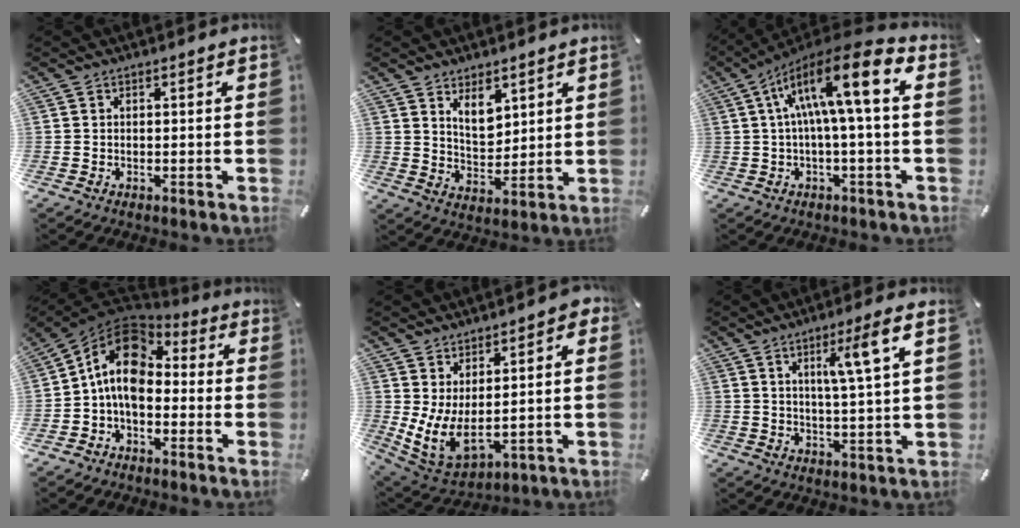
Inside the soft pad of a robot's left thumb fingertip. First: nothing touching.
{"total": 6.9, "force": [4.7, 4.1, 3.1], "torque": [-0.056, -0.022, 0.085]}
{"total": 16.1, "force": [3.8, 3.6, 15.3], "torque": [-0.279, -0.015, 0.053]}
{"total": 12.5, "force": [-0.4, 8.8, 9.0], "torque": [-0.164, 0.019, -0.010]}
{"total": 9.9, "force": [0.7, 5.8, 8.0], "torque": [-0.159, -0.023, 0.018]}
{"total": 8.1, "force": [3.6, -0.2, 7.2], "torque": [-0.126, -0.007, 0.051]}